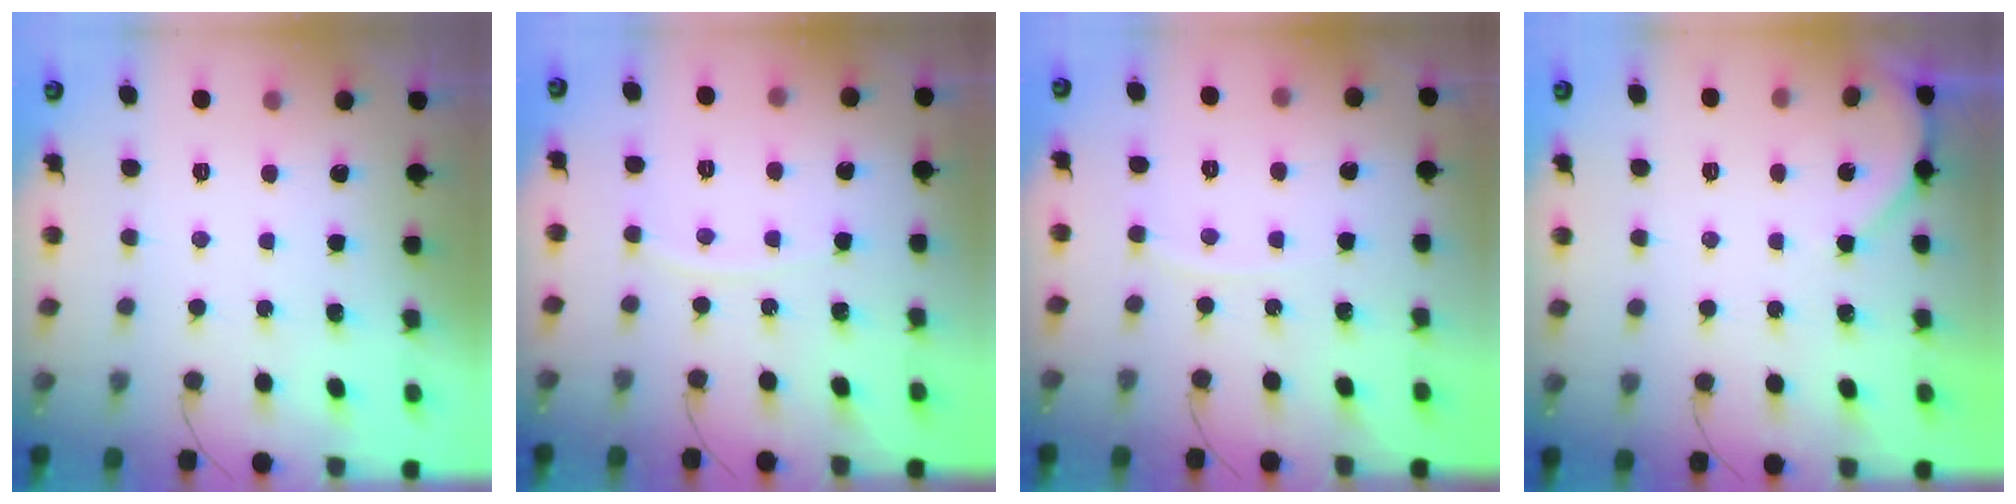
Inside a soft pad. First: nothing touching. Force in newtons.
{"total": 3.9, "press": 3.9, "slide": 0.4}
{"total": 2.8, "press": 2.7, "slide": 0.3}
{"total": 2.3, "press": 2.2, "slide": 0.4}